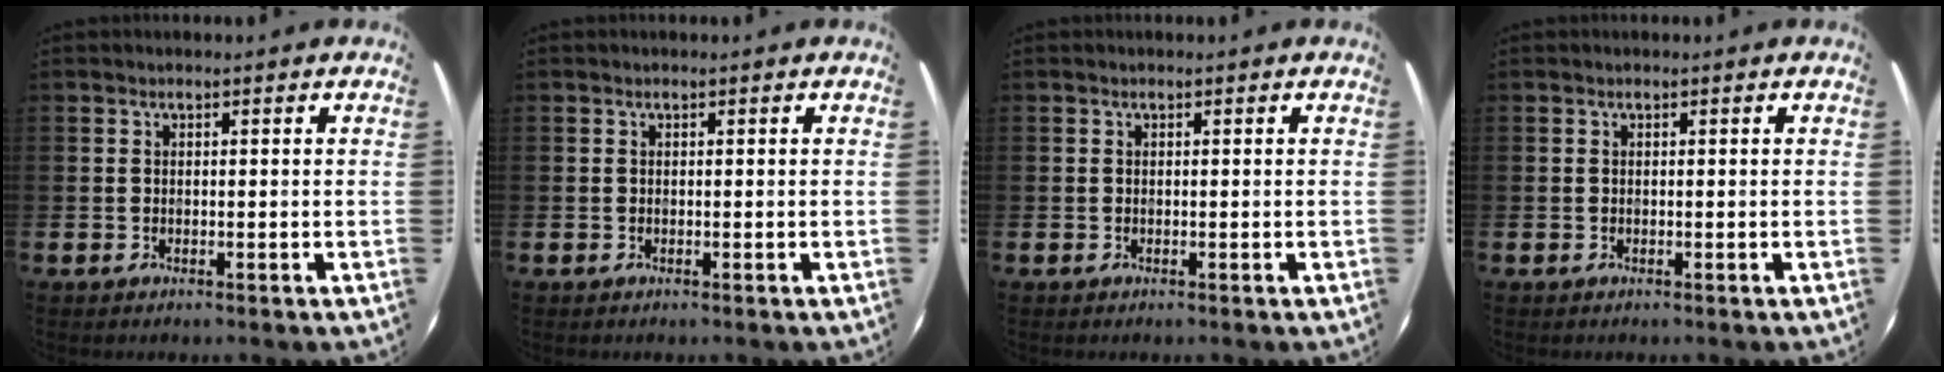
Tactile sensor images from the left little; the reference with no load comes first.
{"total": 0.0}
{"total": 0.0}
{"total": 0.0}